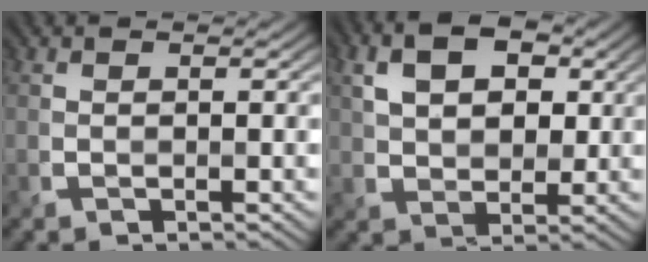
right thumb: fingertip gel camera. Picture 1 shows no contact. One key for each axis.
{"total": 6.9, "fx": 2.2, "fy": 4.5, "fz": 4.6, "tx": -0.089, "ty": 0.008, "tz": 0.030}